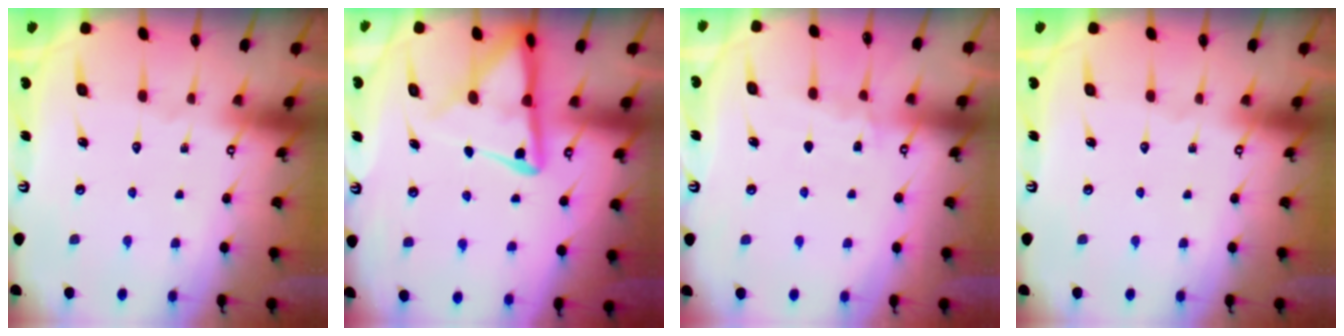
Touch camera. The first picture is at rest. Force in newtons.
{"total": 8.2, "press": 8.1, "slide": 1.0}
{"total": 5.5, "press": 5.4, "slide": 0.6}
{"total": 0.0}